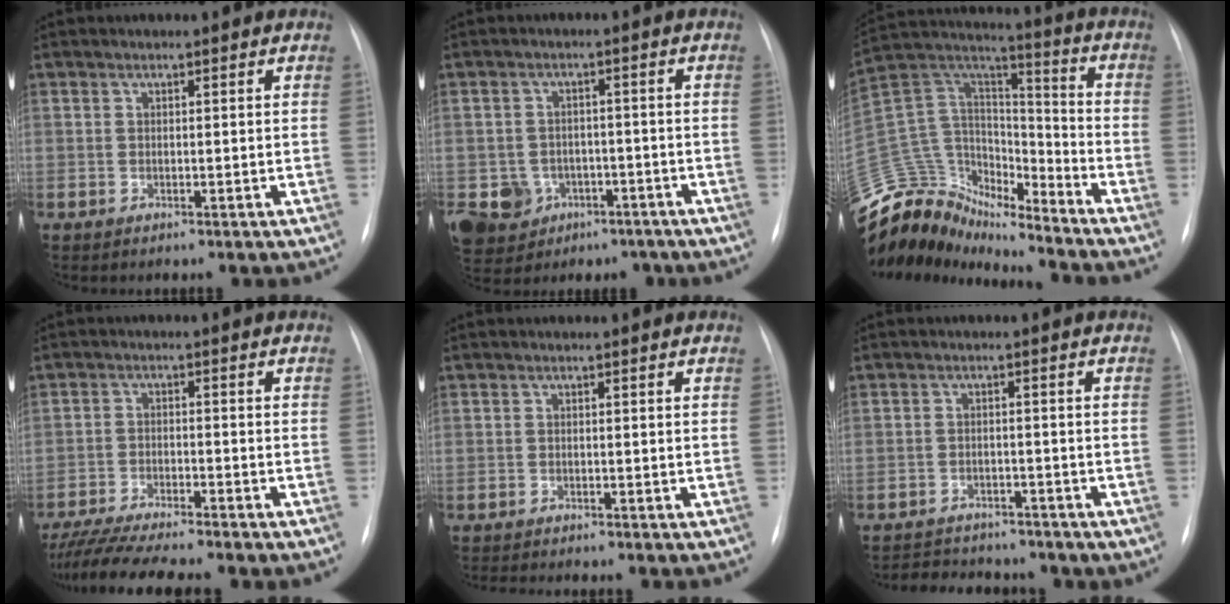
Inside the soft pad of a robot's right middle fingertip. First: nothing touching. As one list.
[{"total": 10.2, "force": [-4.8, 8.6, 2.7], "torque": [-0.069, 0.015, -0.059]}, {"total": 18.4, "force": [-17.3, 5.8, 2.6], "torque": [-0.067, 0.075, -0.305]}, {"total": 9.3, "force": [-8.1, -0.5, 4.5], "torque": [-0.076, -0.023, -0.135]}, {"total": 2.6, "force": [-2.4, -0.2, 1.1], "torque": [-0.014, -0.007, -0.034]}, {"total": 9.1, "force": [-7.8, 3.8, 2.5], "torque": [-0.046, 0.008, -0.102]}]